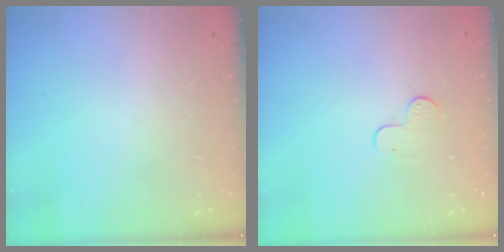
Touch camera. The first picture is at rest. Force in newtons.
{"total": 4.8, "press": 4.8, "slide": 0.5}